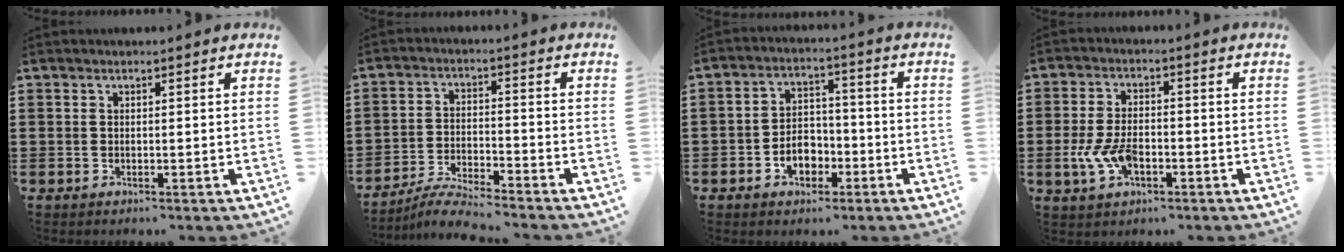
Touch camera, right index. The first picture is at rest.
{"total": 5.0, "force": [-4.8, -0.1, 1.4], "torque": [-0.038, -0.007, -0.096]}
{"total": 5.2, "force": [-2.3, 3.7, 2.9], "torque": [-0.039, 0.001, -0.046]}
{"total": 6.4, "force": [-2.0, 3.4, 5.0], "torque": [-0.120, -0.001, -0.041]}